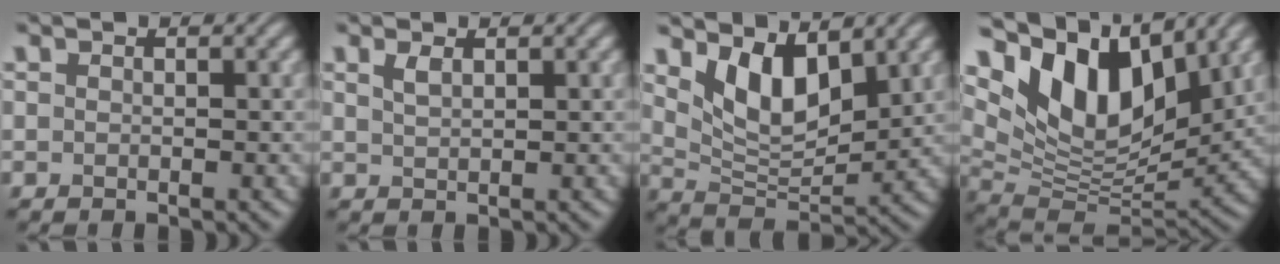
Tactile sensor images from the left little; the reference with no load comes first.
{"total": 1.2, "force": [0.8, 0.4, 0.8], "torque": [-0.018, 0.002, 0.017]}
{"total": 6.2, "force": [3.2, 2.9, 4.4], "torque": [-0.087, -0.017, 0.058]}
{"total": 11.6, "force": [6.1, 5.7, 7.9], "torque": [-0.141, 0.006, 0.111]}